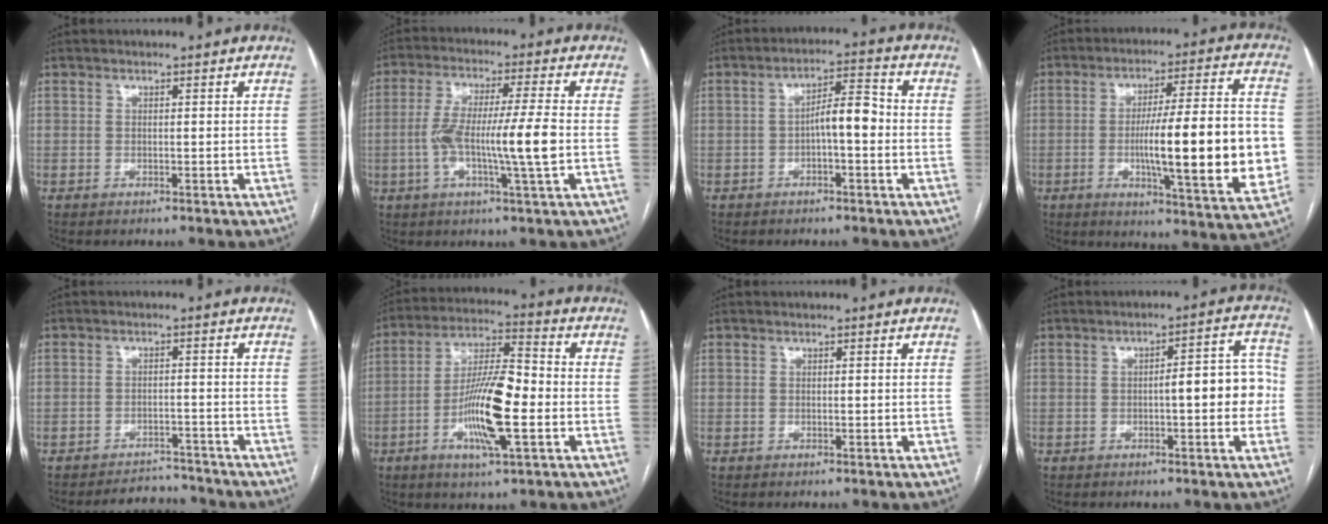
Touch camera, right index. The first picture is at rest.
{"total": 11.3, "force": [-1.6, 0.1, 11.2], "torque": [-0.210, 0.004, -0.034]}
{"total": 5.7, "force": [-0.9, 1.5, 5.4], "torque": [-0.087, 0.024, -0.014]}
{"total": 19.6, "force": [-2.4, 2.0, 19.3], "torque": [-0.266, 0.005, -0.030]}
{"total": 5.0, "force": [-4.8, 1.2, -0.5], "torque": [0.010, 0.010, -0.072]}
{"total": 13.4, "force": [-3.4, 2.2, 12.8], "torque": [-0.239, 0.001, -0.063]}
{"total": 0.0}
{"total": 7.5, "force": [-0.9, 2.0, 7.2], "torque": [-0.086, 0.028, -0.012]}